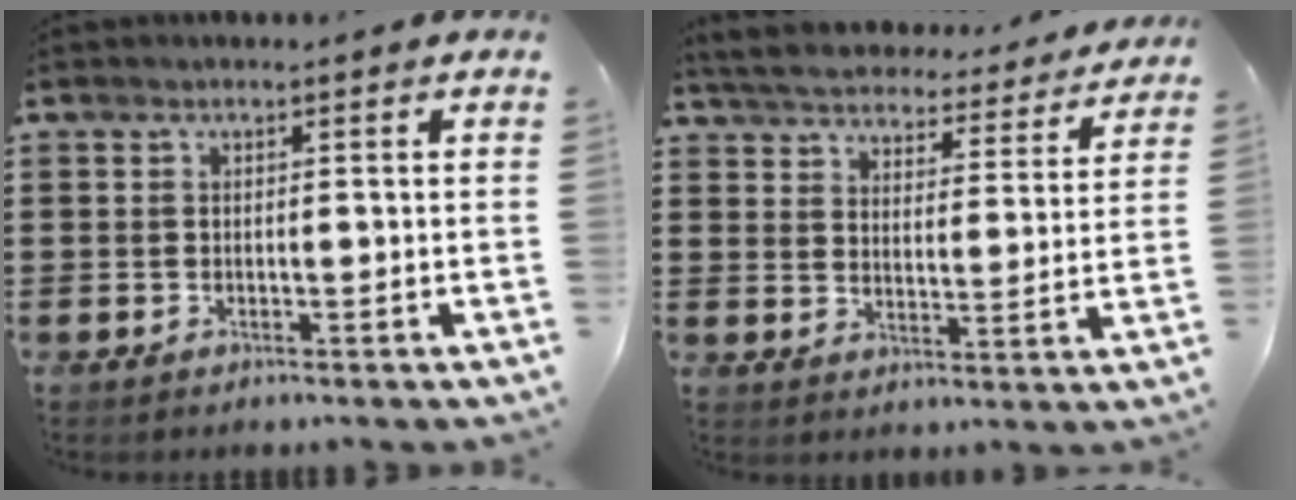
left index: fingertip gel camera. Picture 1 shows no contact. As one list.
[{"total": 5.1, "force": [5.1, 0.1, 0.2], "torque": [-0.034, -0.042, 0.085]}]